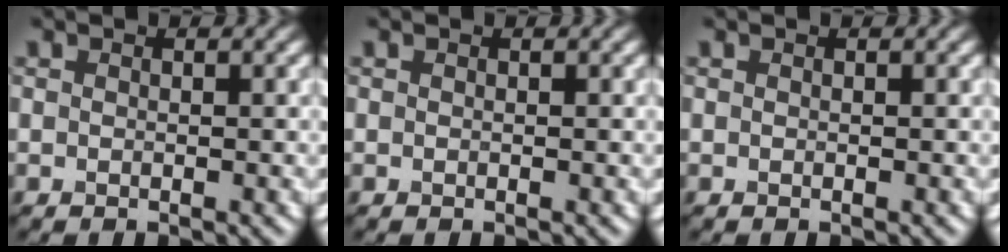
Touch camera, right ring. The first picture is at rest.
{"total": 0.0}
{"total": 0.0}